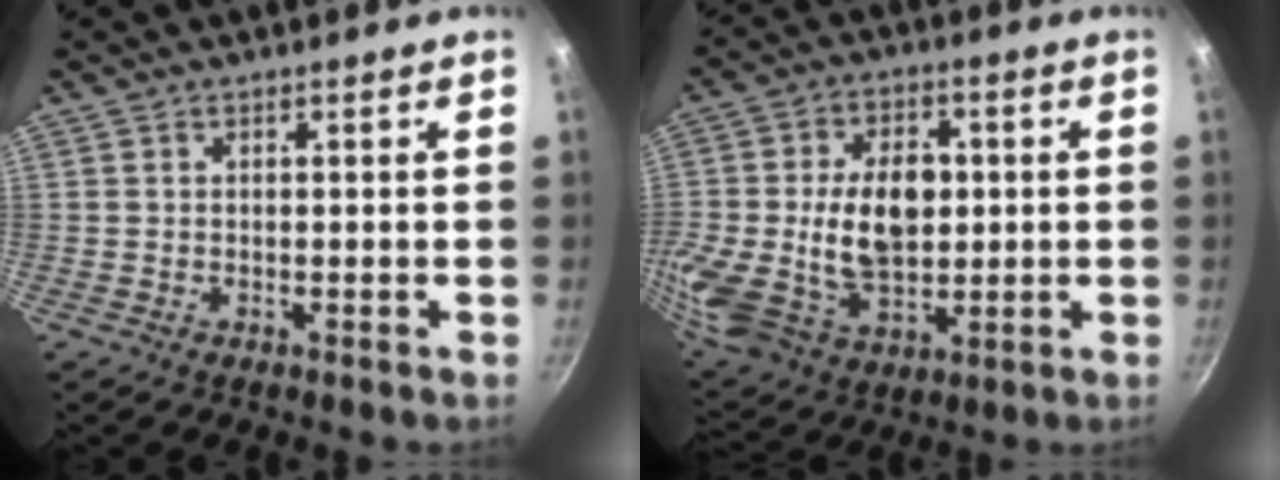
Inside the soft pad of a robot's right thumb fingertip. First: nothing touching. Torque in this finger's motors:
{"motor_torque": [2.50, 2.51, 2.07, -0.20, 0.20]}